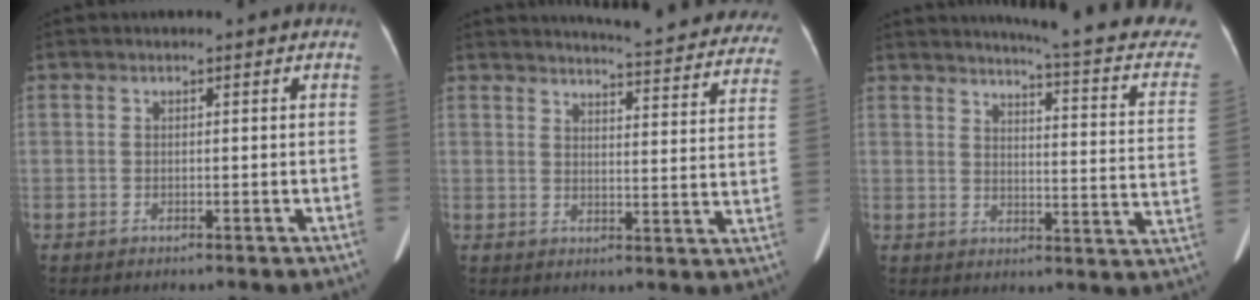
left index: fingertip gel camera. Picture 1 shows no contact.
{"total": 23.9, "force": [22.7, 2.4, 7.3], "torque": [-0.081, -0.093, 0.246]}
{"total": 17.9, "force": [16.0, 1.1, 7.9], "torque": [-0.102, -0.073, 0.168]}